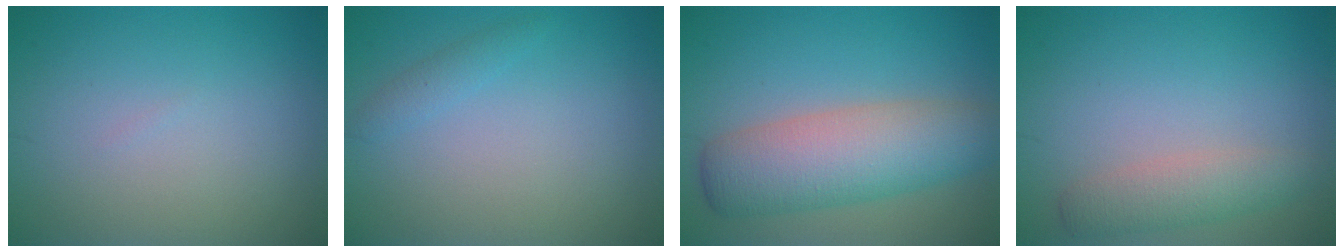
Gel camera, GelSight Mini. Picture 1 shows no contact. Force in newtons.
{"total": 1.1, "press": 1.1, "slide": 0.1}
{"total": 7.4, "press": 7.4, "slide": 0.2}
{"total": 2.7, "press": 2.7, "slide": 0.1}